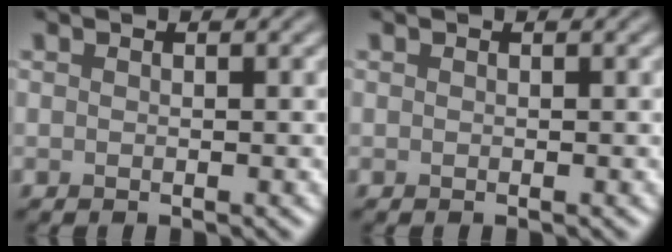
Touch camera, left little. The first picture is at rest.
{"total": 0.0}